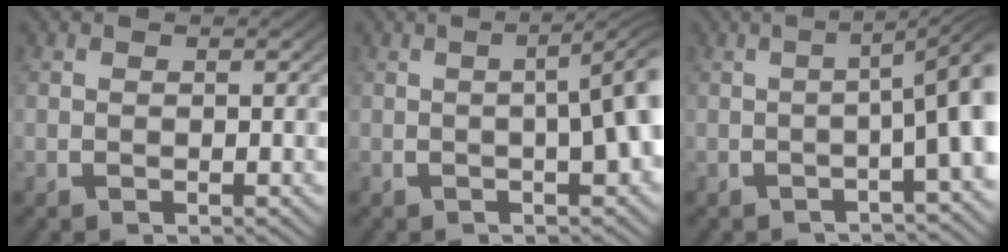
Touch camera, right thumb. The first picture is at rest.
{"total": 5.2, "force": [0.4, 1.7, 4.9], "torque": [-0.059, 0.015, 0.001]}
{"total": 6.1, "force": [-0.5, 1.7, 5.9], "torque": [-0.080, 0.006, -0.006]}